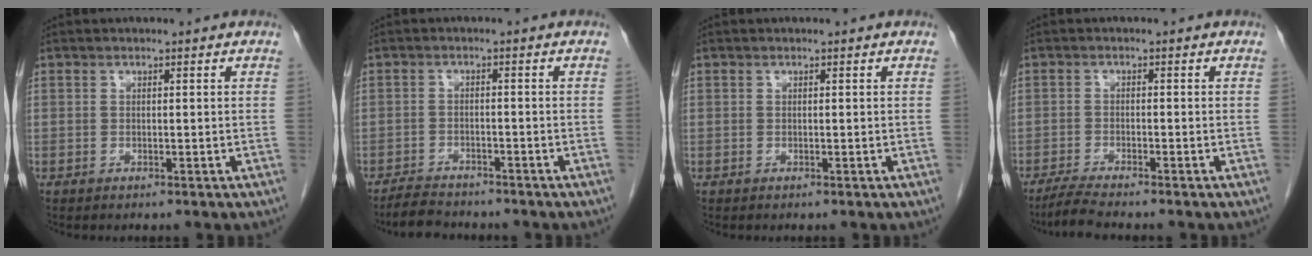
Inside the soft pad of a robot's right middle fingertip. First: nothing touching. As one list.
[{"total": 4.2, "force": [-3.9, 1.0, 0.9], "torque": [-0.020, -0.010, -0.070]}, {"total": 0.0}, {"total": 3.3, "force": [-3.0, -0.6, 1.4], "torque": [-0.036, -0.013, -0.062]}]